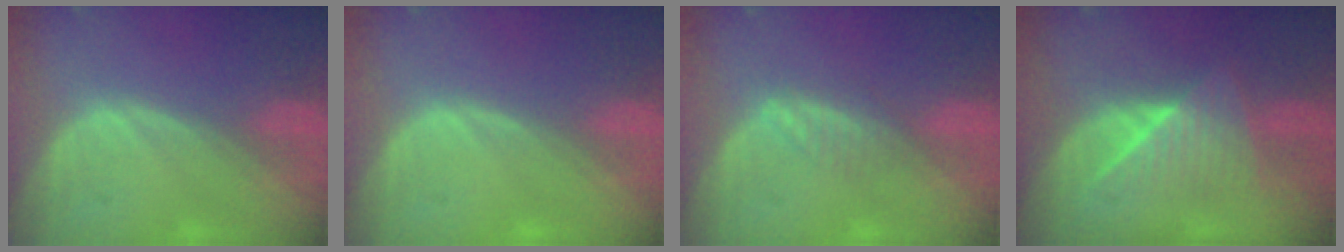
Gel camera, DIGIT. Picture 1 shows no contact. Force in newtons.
{"total": 0.5, "press": 0.1, "slide": 0.5}
{"total": 2.3, "press": 2.3, "slide": 0.1}
{"total": 6.5, "press": 6.3, "slide": 1.5}